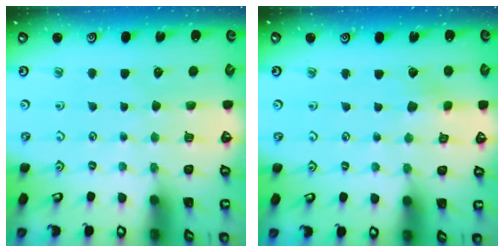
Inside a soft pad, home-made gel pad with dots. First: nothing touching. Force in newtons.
{"total": 2.3, "press": 2.3, "slide": 0.4}